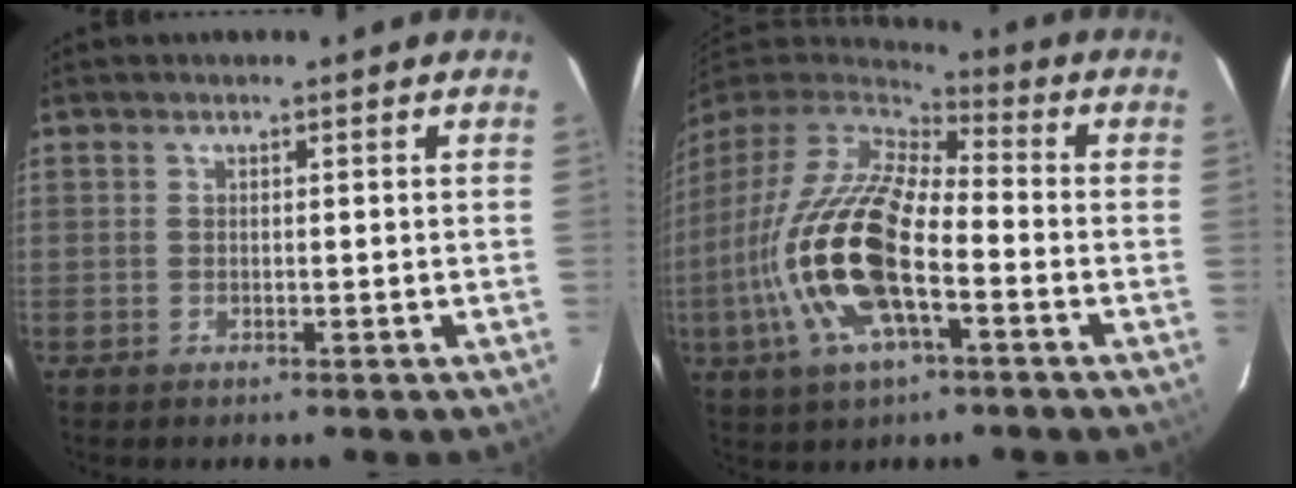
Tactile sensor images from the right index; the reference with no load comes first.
{"total": 21.8, "force": [-6.4, 8.4, 19.1], "torque": [-0.392, -0.028, -0.130]}